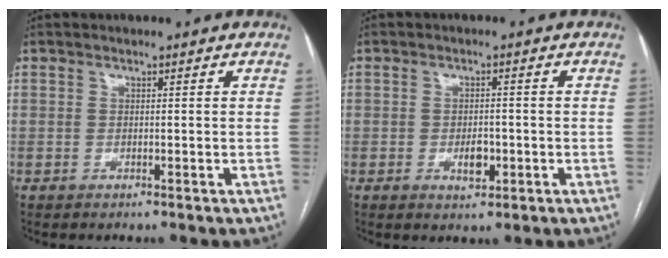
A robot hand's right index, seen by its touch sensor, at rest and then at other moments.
{"total": 3.2, "force": [-1.0, 1.6, 2.5], "torque": [-0.041, 0.001, -0.011]}